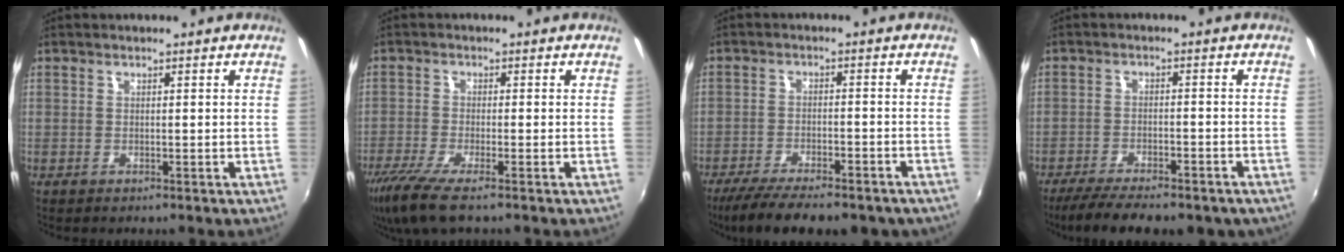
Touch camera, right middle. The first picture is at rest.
{"total": 8.3, "force": [-6.0, 0.9, 5.6], "torque": [-0.136, -0.034, -0.111]}
{"total": 16.7, "force": [-13.3, 4.8, 8.9], "torque": [-0.171, -0.035, -0.188]}
{"total": 14.6, "force": [-11.5, 4.3, 7.9], "torque": [-0.156, -0.032, -0.162]}